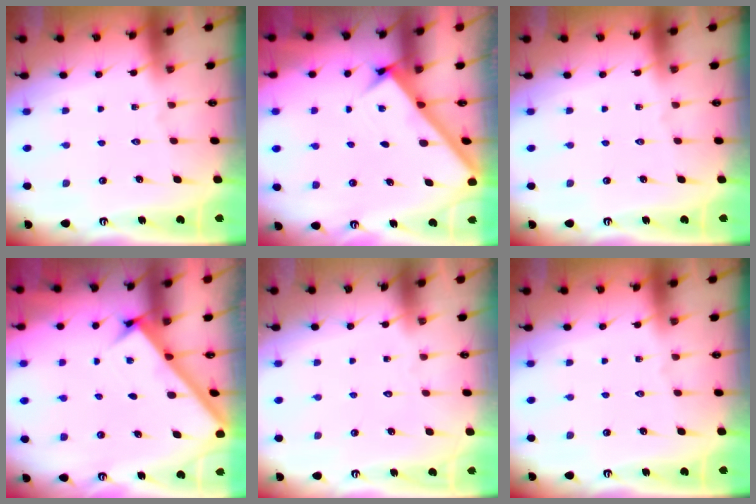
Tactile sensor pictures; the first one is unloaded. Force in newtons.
{"total": 2.7, "press": 2.6, "slide": 0.4}
{"total": 0.0}
{"total": 2.7, "press": 2.7, "slide": 0.3}
{"total": 1.7, "press": 1.6, "slide": 0.1}
{"total": 0.0}